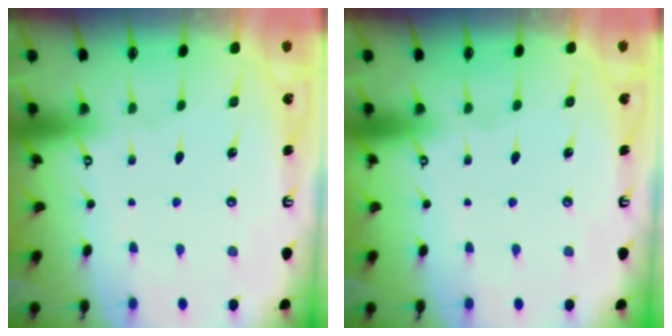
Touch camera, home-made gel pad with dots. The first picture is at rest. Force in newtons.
{"total": 0.0}